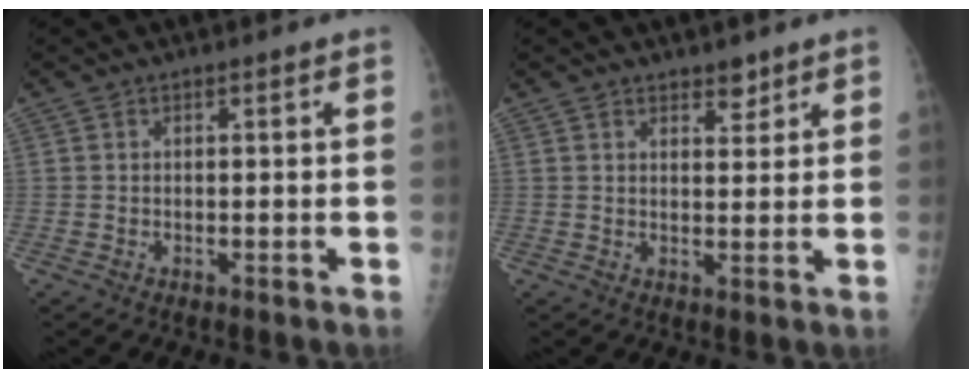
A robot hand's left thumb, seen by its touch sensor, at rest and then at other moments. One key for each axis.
{"total": 2.9, "fx": 2.2, "fy": 1.5, "fz": 1.2, "tx": -0.004, "ty": -0.015, "tz": 0.034}